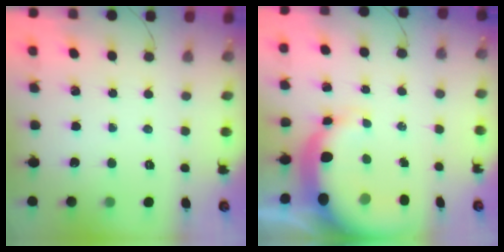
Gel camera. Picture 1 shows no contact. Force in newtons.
{"total": 9.6, "press": 9.3, "slide": 2.5}